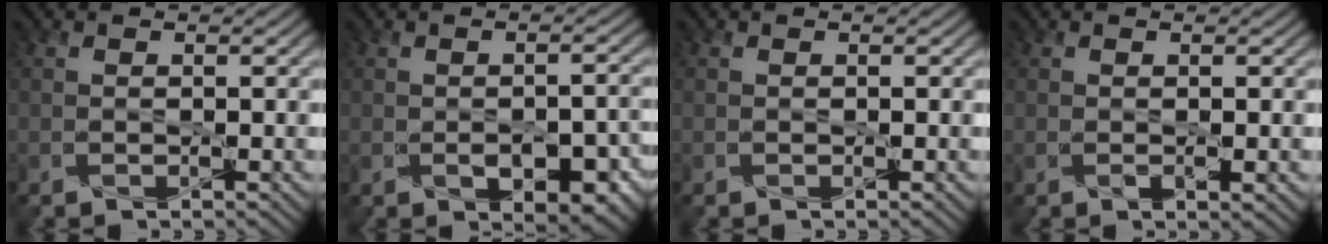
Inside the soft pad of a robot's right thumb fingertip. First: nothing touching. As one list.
[{"total": 5.9, "force": [-2.0, 3.3, 4.5], "torque": [-0.066, -0.018, -0.020]}, {"total": 0.0}, {"total": 1.0, "force": [-0.2, 0.3, 1.0], "torque": [-0.018, -0.007, 0.000]}]